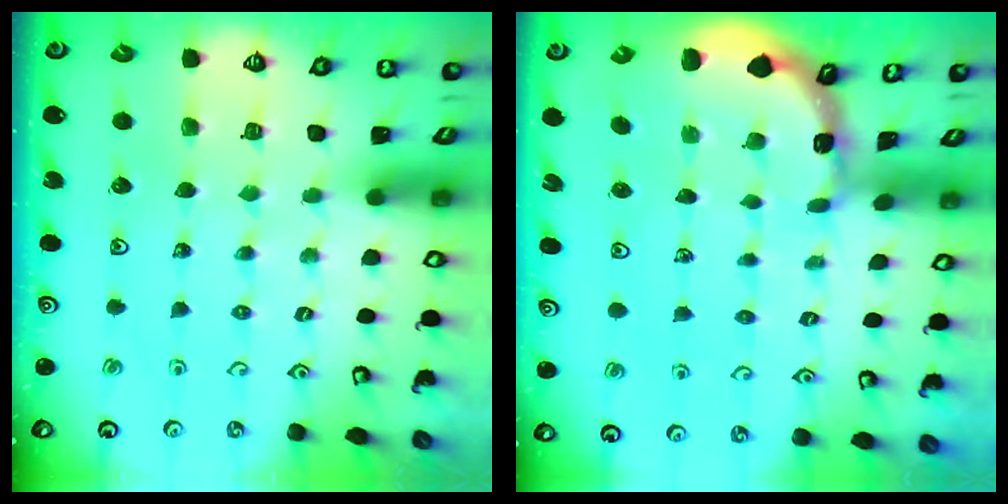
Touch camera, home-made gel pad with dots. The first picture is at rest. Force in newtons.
{"total": 1.4, "press": 1.4, "slide": 0.1}